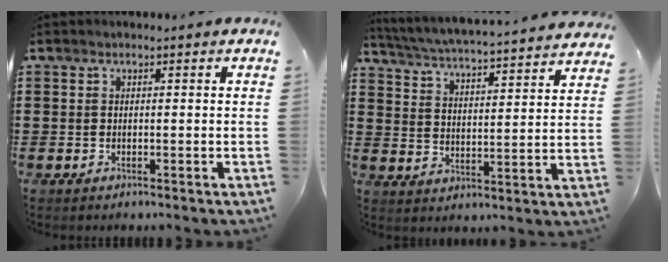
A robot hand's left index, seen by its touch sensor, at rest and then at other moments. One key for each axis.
{"total": 4.4, "fx": 4.2, "fy": -0.7, "fz": 1.2, "tx": -0.046, "ty": -0.039, "tz": 0.064}